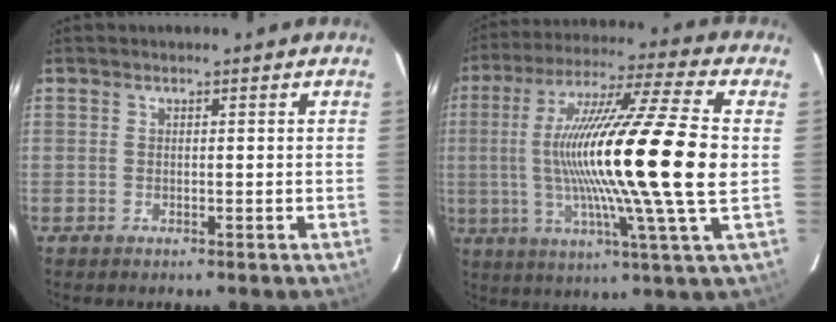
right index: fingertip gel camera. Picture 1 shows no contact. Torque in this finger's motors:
{"motor_torque": [1.98, -0.15, 1.05, 0.21]}